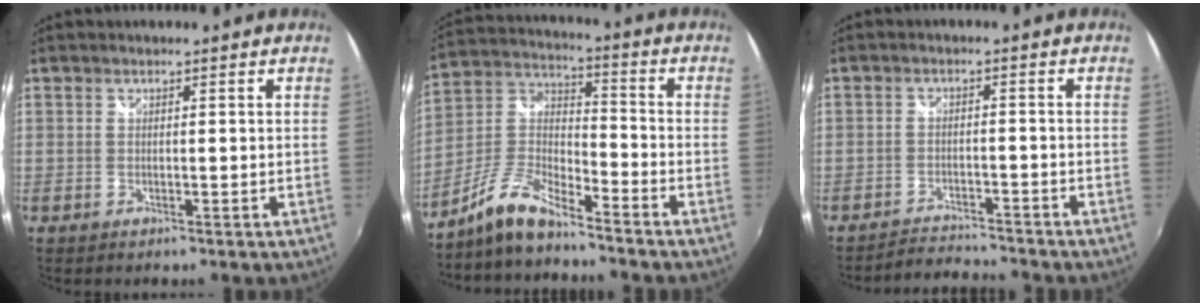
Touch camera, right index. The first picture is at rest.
{"total": 9.7, "force": [-7.8, 2.1, 5.4], "torque": [-0.132, 0.019, -0.160]}
{"total": 5.8, "force": [-5.8, 0.4, 0.5], "torque": [-0.033, 0.001, -0.098]}